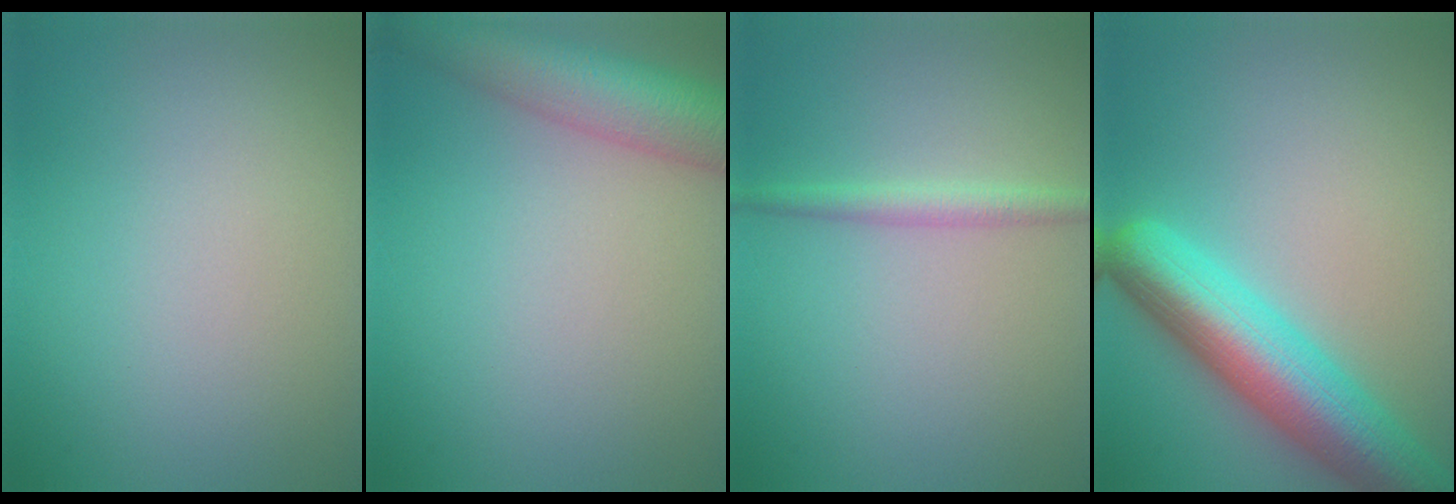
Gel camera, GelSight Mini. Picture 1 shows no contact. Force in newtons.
{"total": 7.3, "press": 7.3, "slide": 0.4}
{"total": 1.7, "press": 1.7, "slide": 0.1}
{"total": 8.5, "press": 8.5, "slide": 0.5}